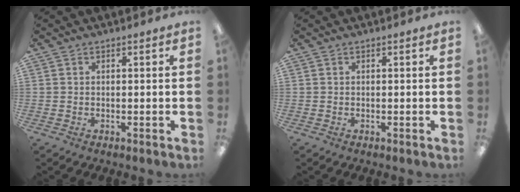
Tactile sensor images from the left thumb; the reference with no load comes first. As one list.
[{"total": 0.0}]